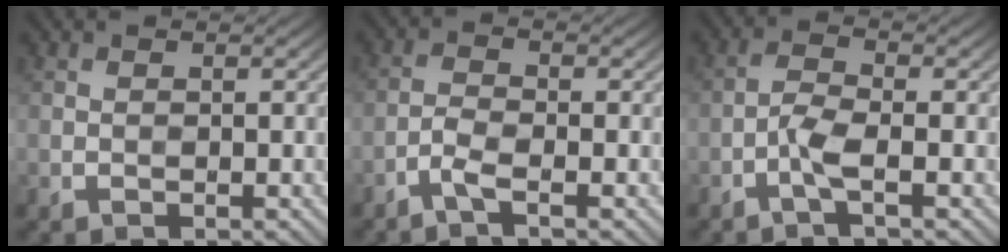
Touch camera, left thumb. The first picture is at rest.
{"total": 2.3, "force": [-1.6, 0.4, 1.6], "torque": [-0.039, -0.001, -0.043]}
{"total": 2.9, "force": [-1.4, 0.5, 2.5], "torque": [-0.058, 0.006, -0.038]}